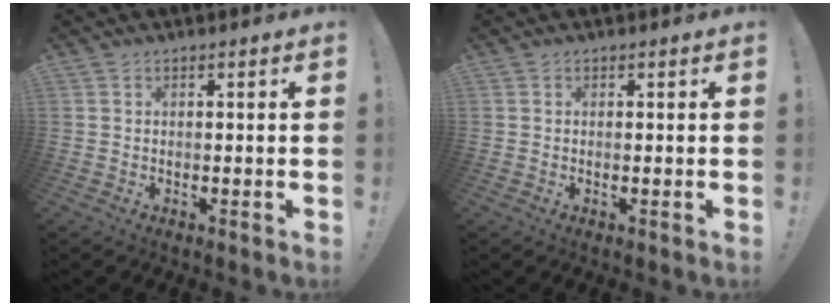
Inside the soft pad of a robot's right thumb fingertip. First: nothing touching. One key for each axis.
{"total": 0.0}